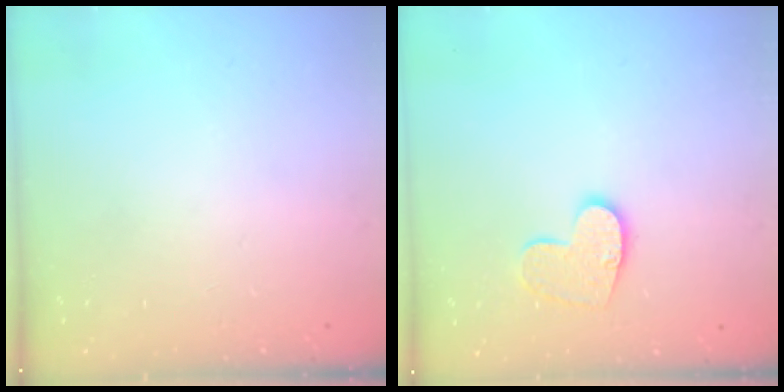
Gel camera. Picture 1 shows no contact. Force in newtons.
{"total": 10.4, "press": 10.4, "slide": 0.7}